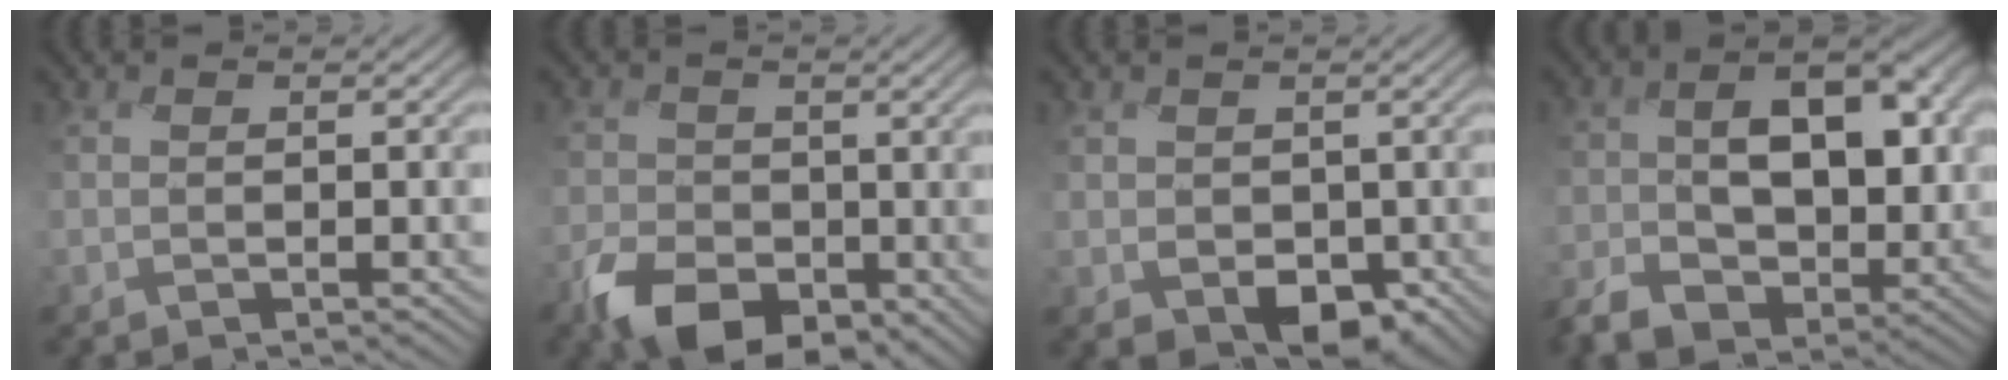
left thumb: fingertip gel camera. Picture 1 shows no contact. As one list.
[{"total": 5.8, "force": [-2.8, 4.2, 2.8], "torque": [-0.045, -0.015, -0.065]}, {"total": 5.1, "force": [-1.1, 3.9, 3.1], "torque": [-0.072, -0.028, -0.018]}, {"total": 10.8, "force": [-1.9, 7.3, 7.7], "torque": [-0.102, -0.006, -0.039]}]